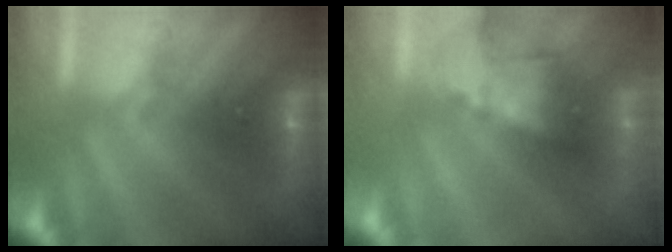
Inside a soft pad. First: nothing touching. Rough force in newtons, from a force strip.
{"total": 2.8}